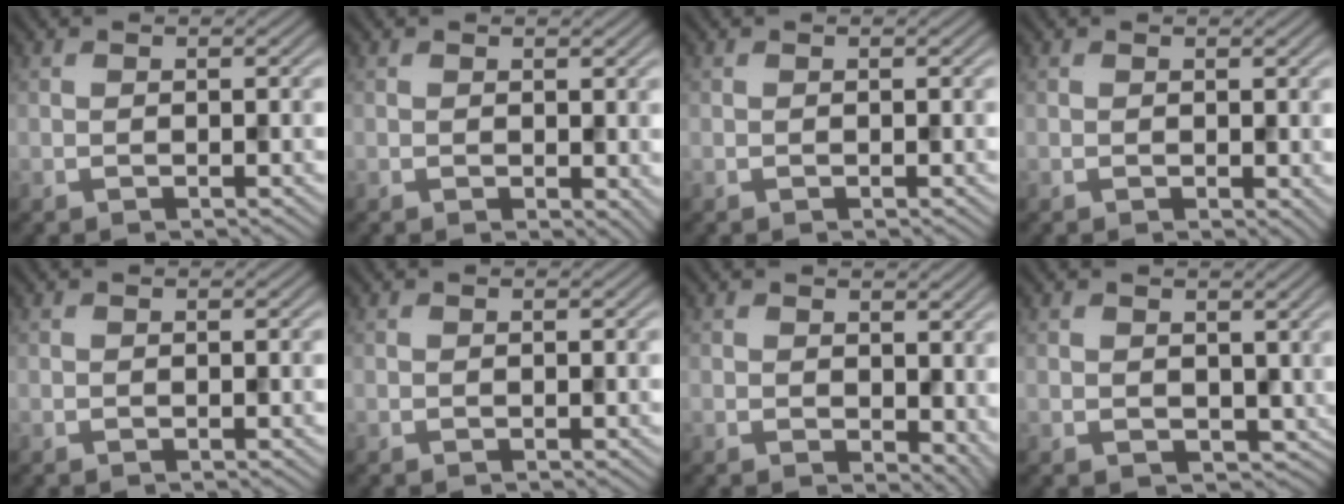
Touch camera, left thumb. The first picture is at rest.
{"total": 1.5, "force": [0.2, 1.0, 1.2], "torque": [-0.015, -0.005, 0.005]}
{"total": 0.0}
{"total": 1.0, "force": [0.2, 0.6, 0.7], "torque": [-0.007, -0.003, 0.005]}
{"total": 0.0}
{"total": 0.0}
{"total": 4.6, "force": [0.8, 3.1, 3.3], "torque": [-0.054, -0.019, 0.021]}
{"total": 4.2, "force": [0.8, 3.2, 2.5], "torque": [-0.061, -0.017, 0.017]}